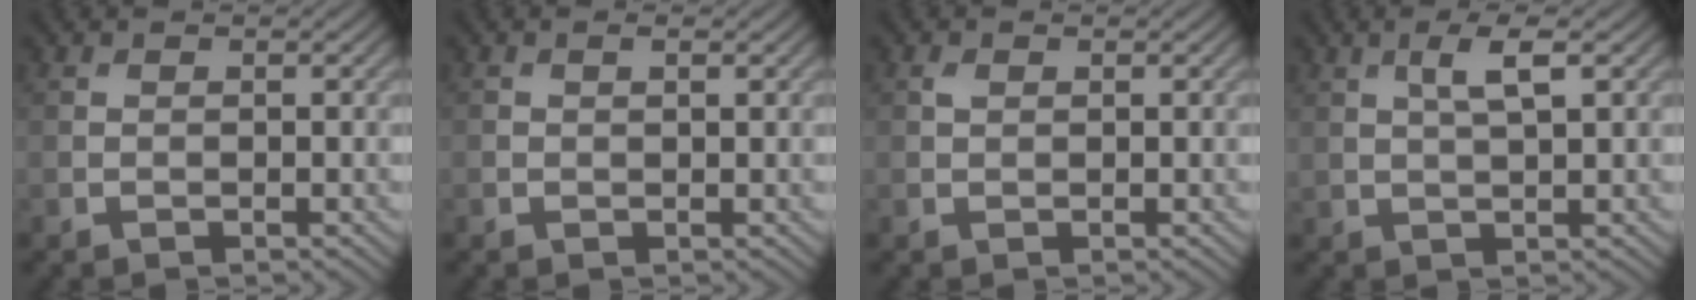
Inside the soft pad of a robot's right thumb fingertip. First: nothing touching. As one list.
[{"total": 0.8, "force": [0.3, 0.3, 0.7], "torque": [-0.011, -0.001, 0.005]}, {"total": 0.8, "force": [0.3, 0.6, 0.5], "torque": [-0.012, 0.000, 0.007]}, {"total": 3.5, "force": [1.4, 0.8, 3.1], "torque": [-0.063, 0.005, 0.027]}]